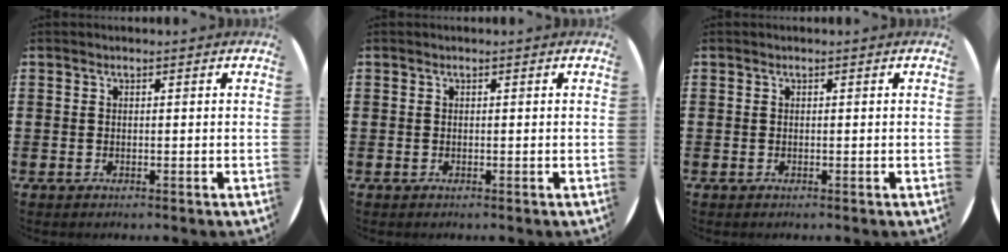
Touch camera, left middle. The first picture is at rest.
{"total": 0.0}
{"total": 0.0}